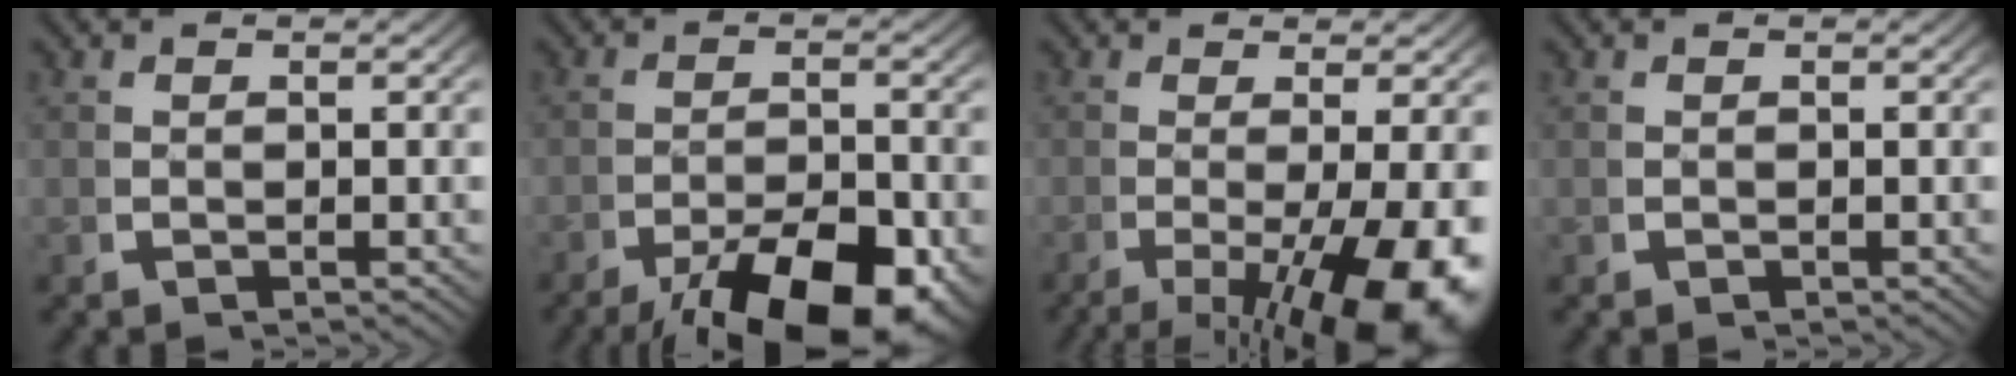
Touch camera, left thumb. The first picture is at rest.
{"total": 9.7, "force": [-5.4, 4.3, 6.9], "torque": [-0.105, -0.037, -0.071]}
{"total": 10.7, "force": [-3.7, 4.8, 8.8], "torque": [-0.145, -0.046, -0.033]}
{"total": 0.0}